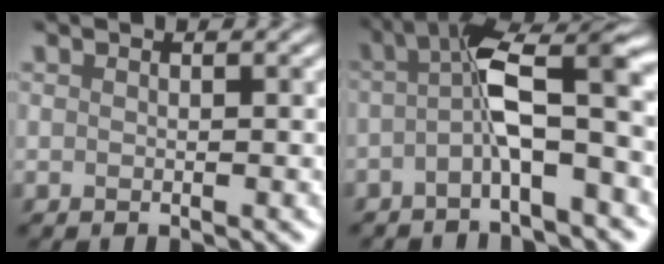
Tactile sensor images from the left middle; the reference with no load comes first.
{"total": 6.0, "force": [-1.3, 0.5, 5.9], "torque": [-0.124, 0.026, -0.013]}